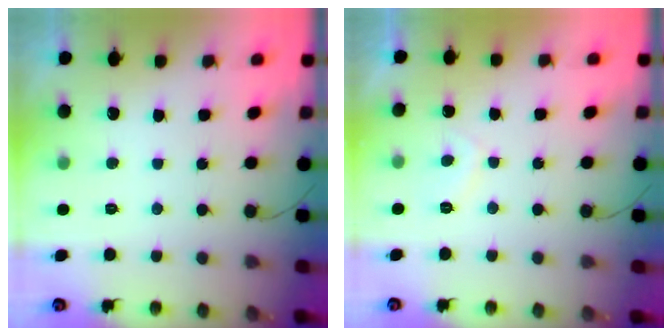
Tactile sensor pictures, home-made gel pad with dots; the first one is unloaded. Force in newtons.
{"total": 1.7, "press": 1.6, "slide": 0.7}